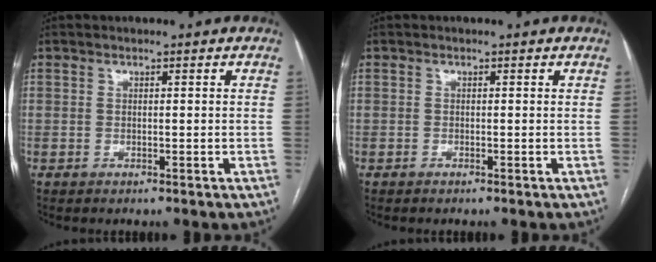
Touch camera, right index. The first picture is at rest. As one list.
[{"total": 0.0}]